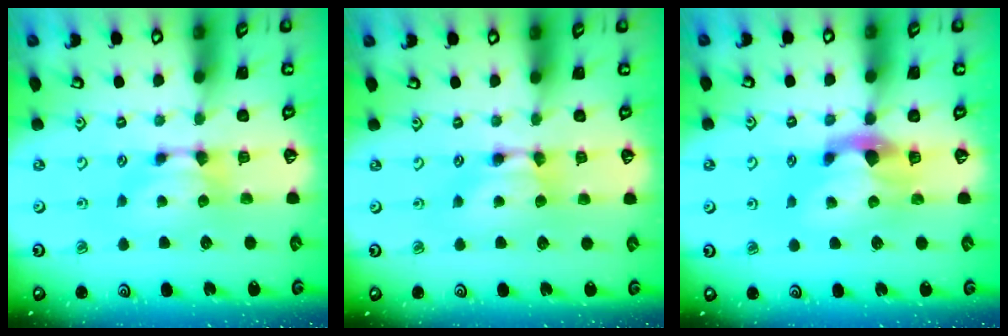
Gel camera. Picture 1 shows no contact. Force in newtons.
{"total": 1.2, "press": 1.2, "slide": 0.2}
{"total": 3.0, "press": 2.6, "slide": 1.5}